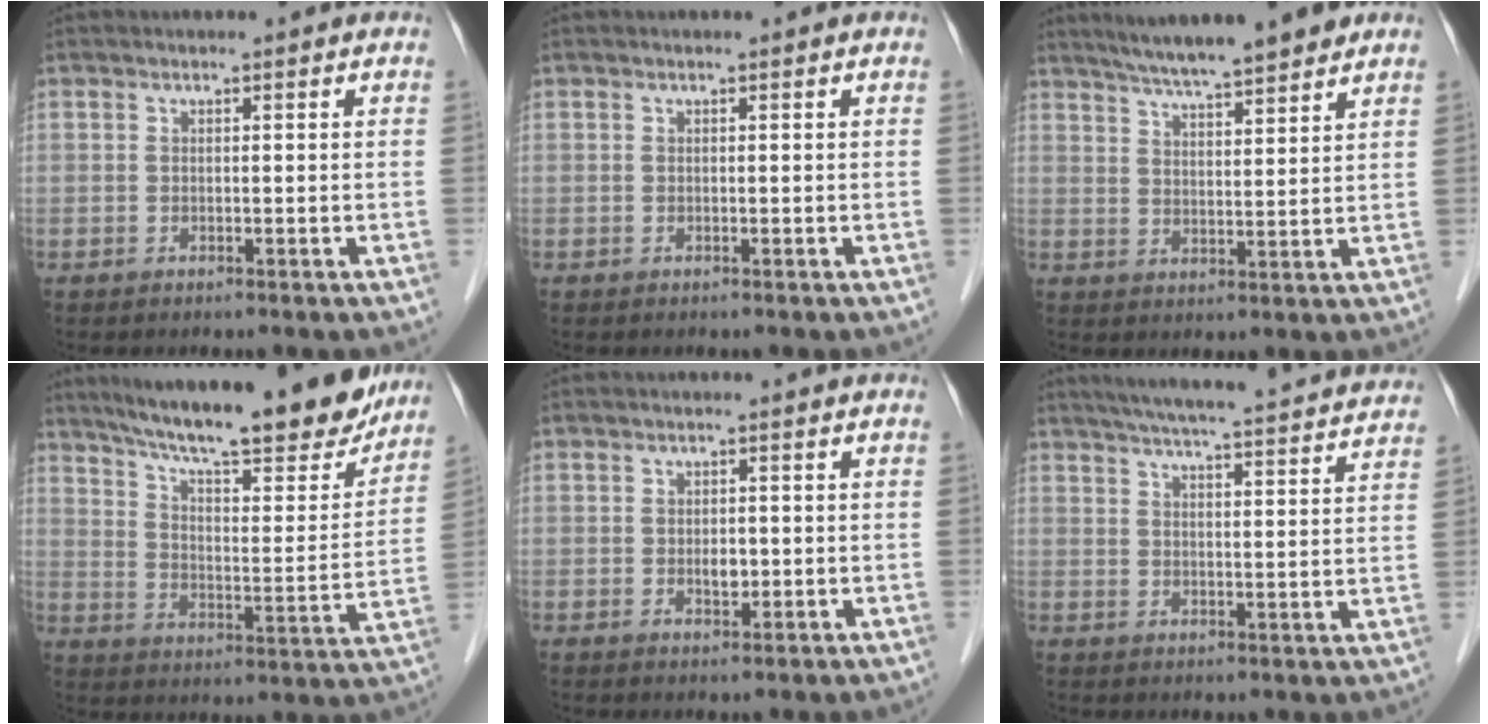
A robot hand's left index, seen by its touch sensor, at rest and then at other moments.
{"total": 0.0}
{"total": 11.5, "force": [9.7, 0.7, 6.2], "torque": [-0.098, 0.016, 0.143]}
{"total": 24.3, "force": [20.5, 4.0, 12.4], "torque": [-0.195, -0.022, 0.286]}
{"total": 1.9, "force": [-0.4, 1.1, 1.5], "torque": [-0.026, -0.004, -0.003]}
{"total": 23.9, "force": [22.0, 1.2, 9.4], "torque": [-0.148, -0.007, 0.276]}